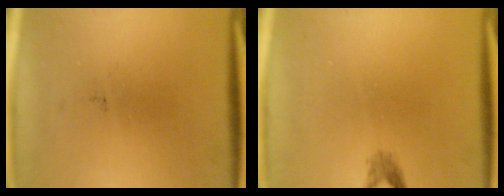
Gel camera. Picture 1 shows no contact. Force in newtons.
{"total": 1.2}